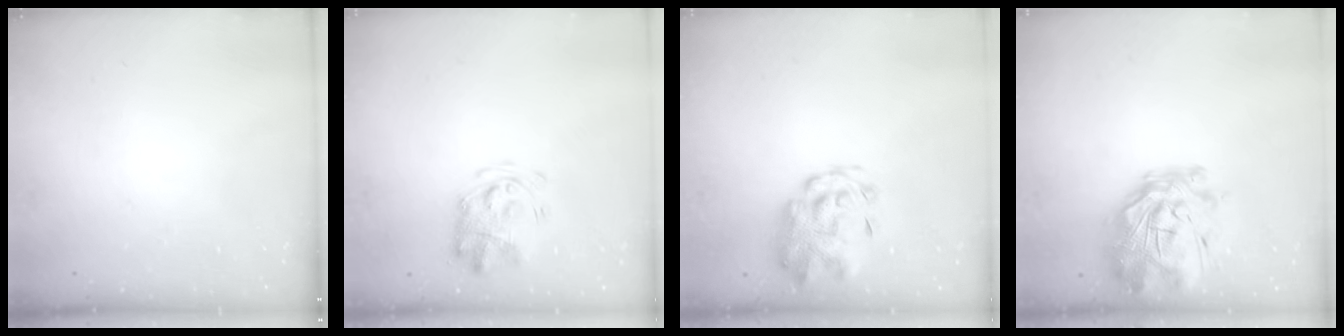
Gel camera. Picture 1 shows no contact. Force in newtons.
{"total": 3.9, "press": 3.9, "slide": 0.8}
{"total": 5.1, "press": 5.0, "slide": 0.9}
{"total": 4.5, "press": 4.0, "slide": 2.1}